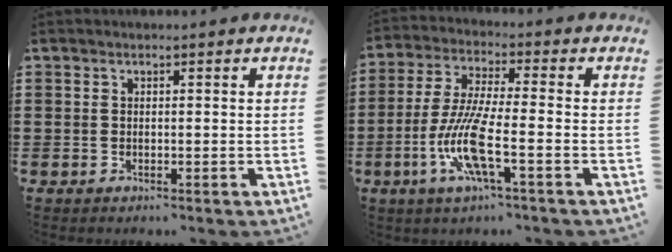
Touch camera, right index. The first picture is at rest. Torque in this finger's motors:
{"motor_torque": [2.14, 0.00, 1.05, 0.21]}